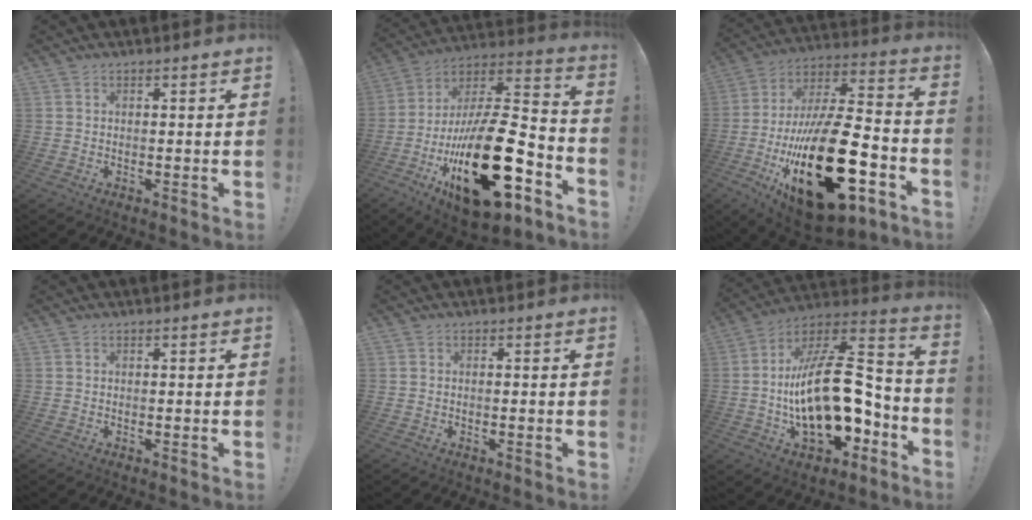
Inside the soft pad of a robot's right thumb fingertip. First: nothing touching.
{"total": 30.5, "force": [-10.8, 12.0, 25.9], "torque": [-0.441, 0.045, -0.166]}
{"total": 34.1, "force": [-11.0, 15.6, 28.2], "torque": [-0.495, 0.054, -0.160]}
{"total": 0.0}
{"total": 0.0}
{"total": 24.1, "force": [-3.5, 12.1, 20.5], "torque": [-0.364, 0.019, -0.053]}